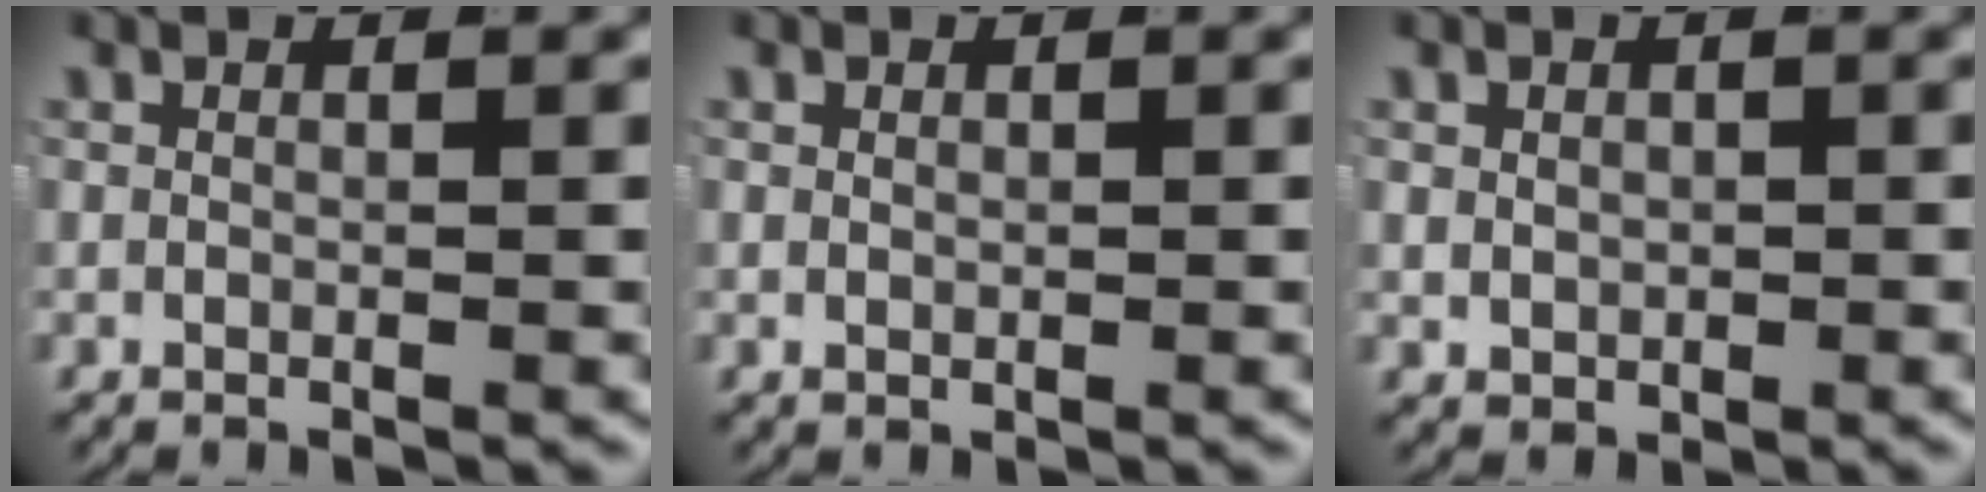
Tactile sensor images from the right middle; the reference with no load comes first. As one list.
[{"total": 0.5, "force": [0.2, 0.2, 0.4], "torque": [-0.011, -0.004, 0.009]}, {"total": 1.6, "force": [0.2, 1.3, 0.9], "torque": [-0.018, -0.006, 0.014]}]